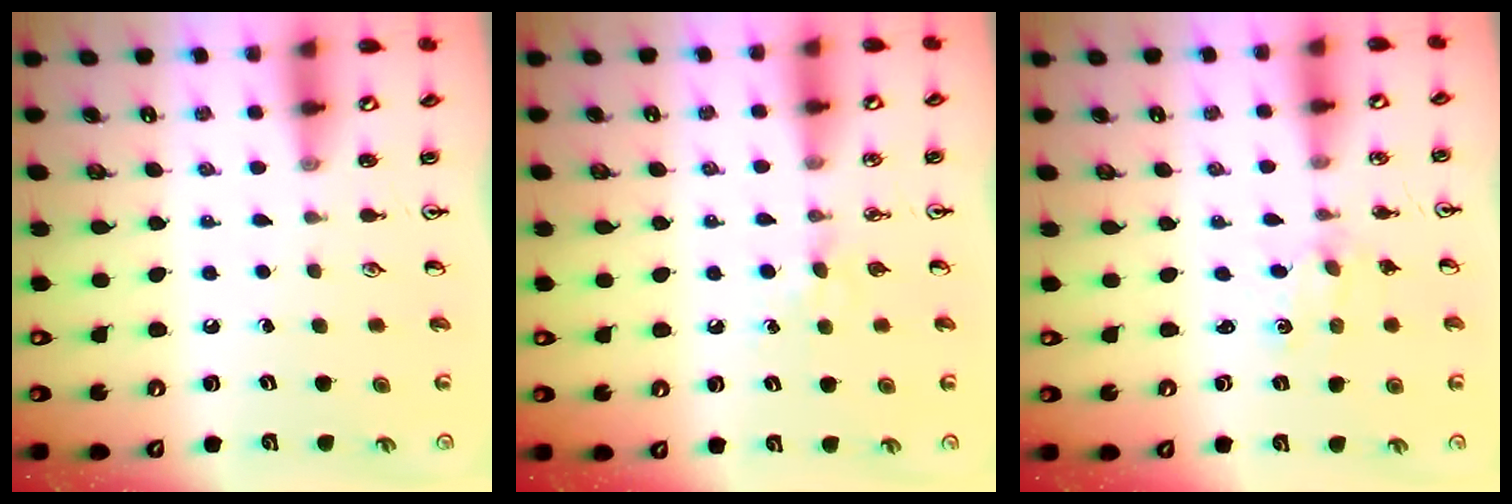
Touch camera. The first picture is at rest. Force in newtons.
{"total": 3.9, "press": 3.9, "slide": 0.5}
{"total": 1.1, "press": 1.1, "slide": 0.4}